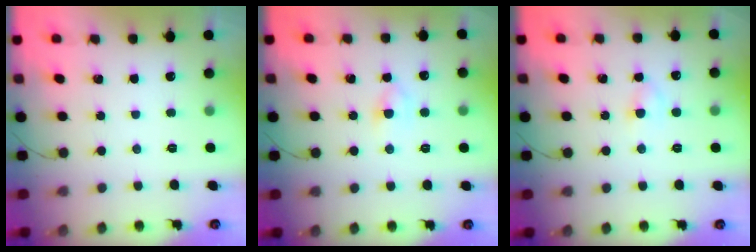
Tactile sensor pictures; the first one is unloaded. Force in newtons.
{"total": 3.7, "press": 3.5, "slide": 1.3}
{"total": 2.6, "press": 2.4, "slide": 1.0}